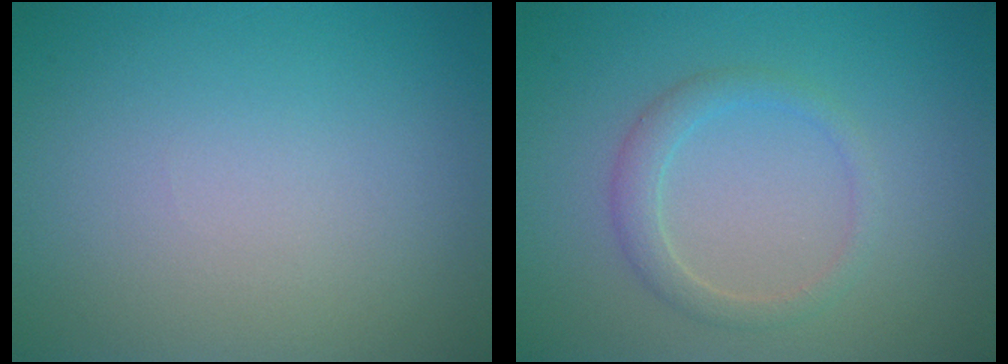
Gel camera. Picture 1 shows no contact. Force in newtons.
{"total": 2.0, "press": 2.0, "slide": 0.1}